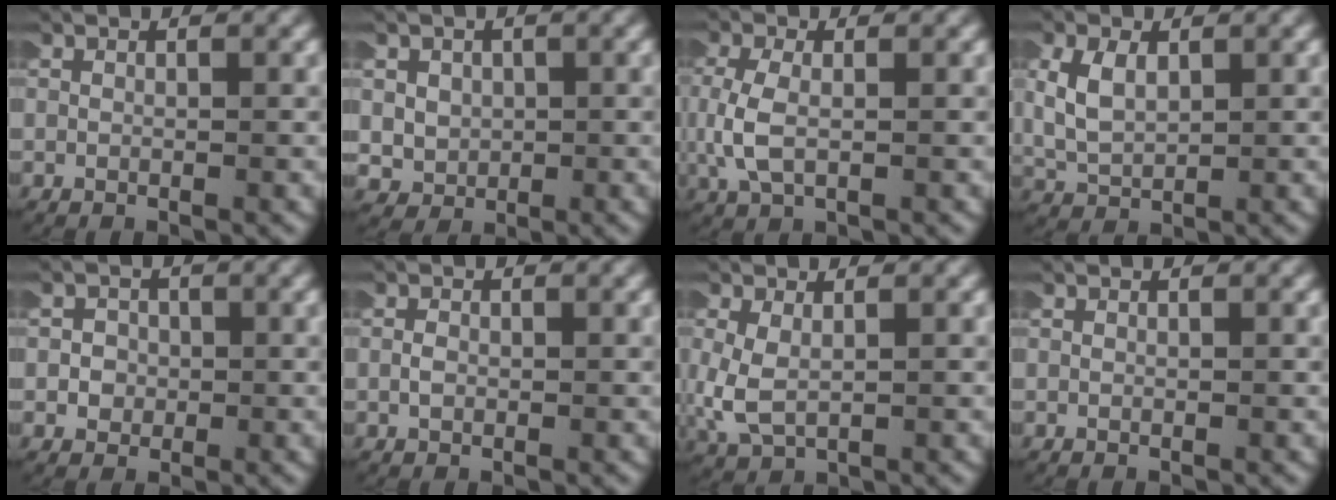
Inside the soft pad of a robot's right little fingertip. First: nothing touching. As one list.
[{"total": 3.6, "force": [0.0, 3.5, 1.0], "torque": [-0.047, -0.012, 0.007]}, {"total": 3.0, "force": [0.1, 1.8, 2.4], "torque": [-0.072, 0.001, 0.004]}, {"total": 3.4, "force": [0.7, 2.5, 2.2], "torque": [-0.065, -0.006, 0.023]}, {"total": 2.3, "force": [-0.7, 2.1, 0.4], "torque": [-0.013, 0.004, -0.018]}, {"total": 0.6, "force": [-0.2, 0.4, 0.4], "torque": [-0.012, 0.003, -0.005]}, {"total": 3.3, "force": [0.2, 2.4, 2.2], "torque": [-0.079, -0.010, 0.016]}, {"total": 0.0}]